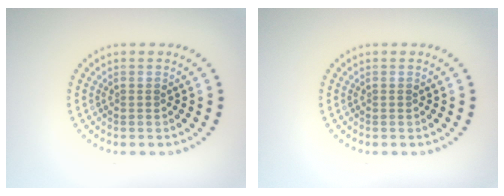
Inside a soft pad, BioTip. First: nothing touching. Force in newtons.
{"total": 0.0}